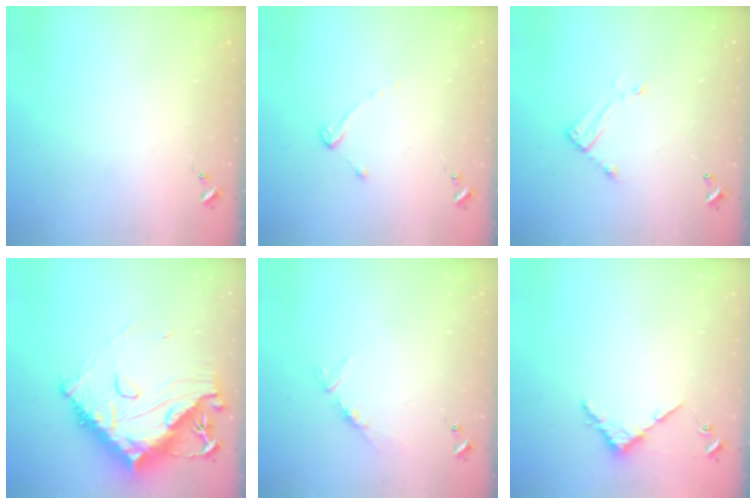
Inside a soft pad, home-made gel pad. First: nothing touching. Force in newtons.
{"total": 2.6, "press": 2.5, "slide": 0.4}
{"total": 7.1, "press": 7.1, "slide": 0.5}
{"total": 20.5, "press": 20.4, "slide": 1.8}
{"total": 5.9, "press": 5.9, "slide": 0.5}
{"total": 3.4, "press": 3.4, "slide": 0.4}